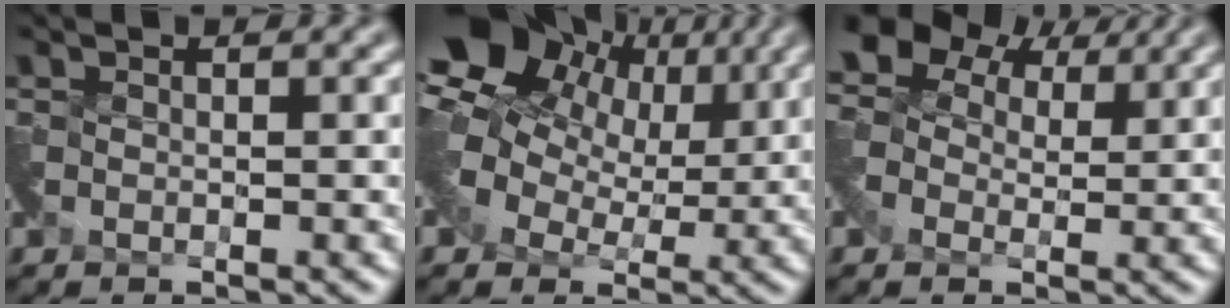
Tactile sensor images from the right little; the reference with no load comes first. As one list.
[{"total": 10.9, "force": [4.6, 7.3, 6.7], "torque": [-0.125, 0.027, 0.075]}, {"total": 6.6, "force": [2.4, 4.8, 3.9], "torque": [-0.093, 0.028, 0.041]}]